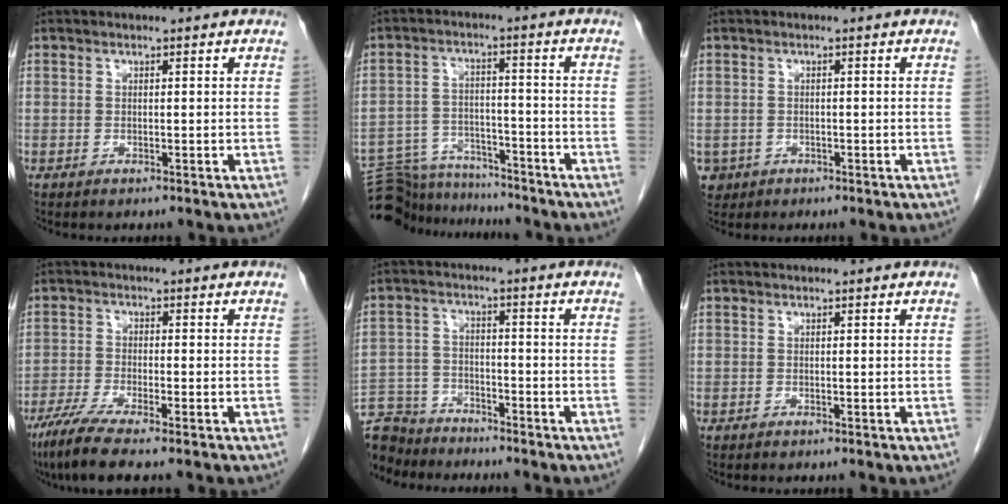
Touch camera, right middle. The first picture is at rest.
{"total": 14.0, "force": [-13.3, 3.6, 2.5], "torque": [-0.050, 0.016, -0.202]}
{"total": 2.9, "force": [-1.4, 2.5, 0.3], "torque": [-0.004, 0.004, -0.021]}
{"total": 6.8, "force": [-5.0, 0.4, 4.6], "torque": [-0.088, -0.014, -0.086]}
{"total": 11.8, "force": [-10.8, 4.4, 1.7], "torque": [-0.052, 0.009, -0.192]}
{"total": 0.0}